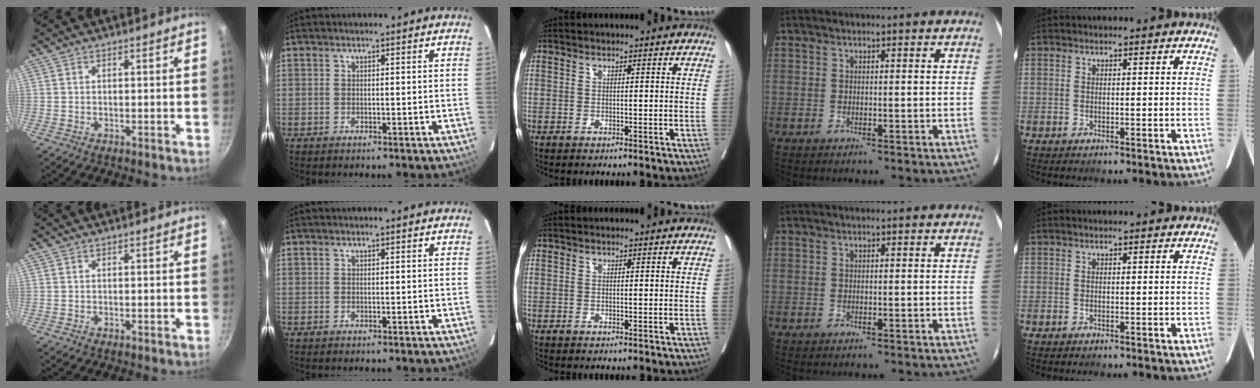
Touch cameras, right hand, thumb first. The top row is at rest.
{}